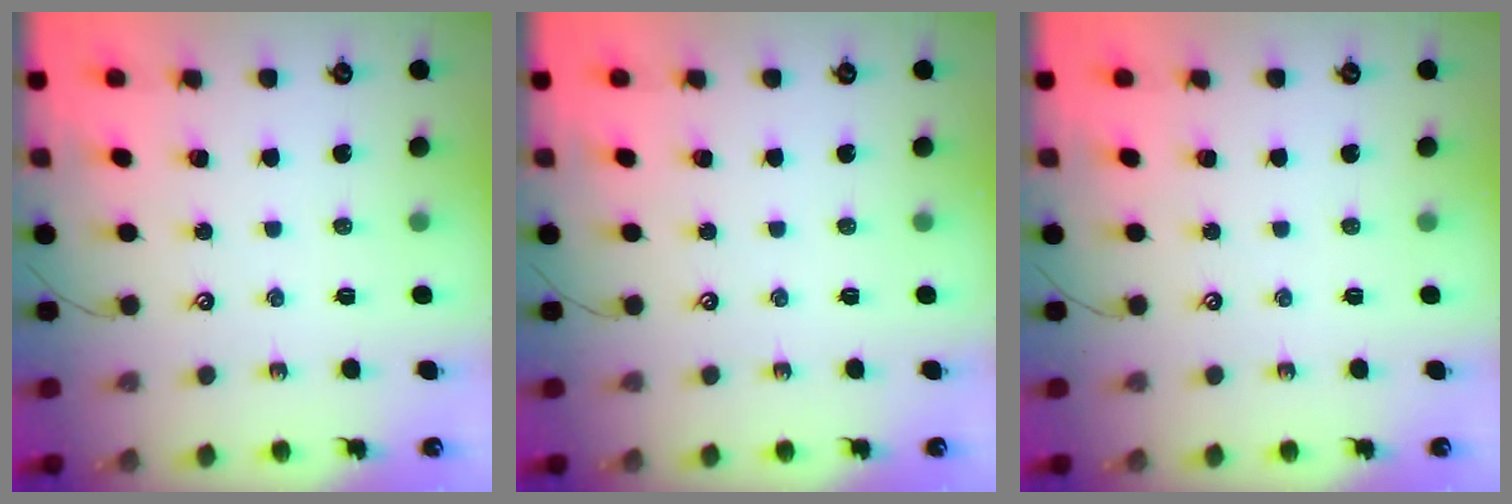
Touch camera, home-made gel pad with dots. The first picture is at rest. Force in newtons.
{"total": 0.0}
{"total": 0.0}